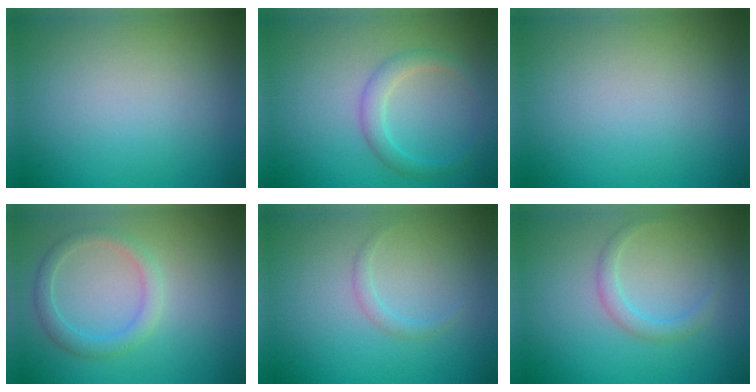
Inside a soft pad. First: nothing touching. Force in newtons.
{"total": 2.2, "press": 2.2, "slide": 0.1}
{"total": 0.0}
{"total": 2.4, "press": 2.4, "slide": 0.1}
{"total": 1.0, "press": 1.0, "slide": 0.0}
{"total": 1.7, "press": 1.7, "slide": 0.1}